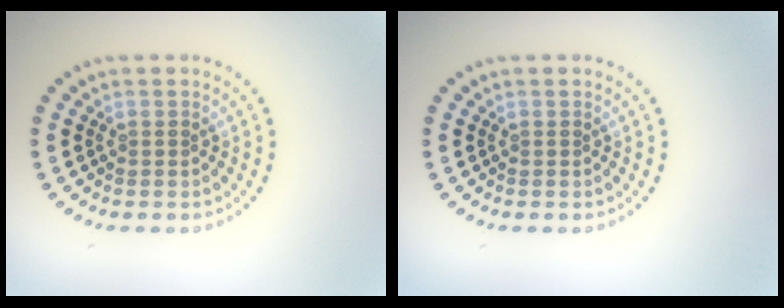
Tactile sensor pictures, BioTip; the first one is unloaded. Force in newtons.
{"total": 0.0}